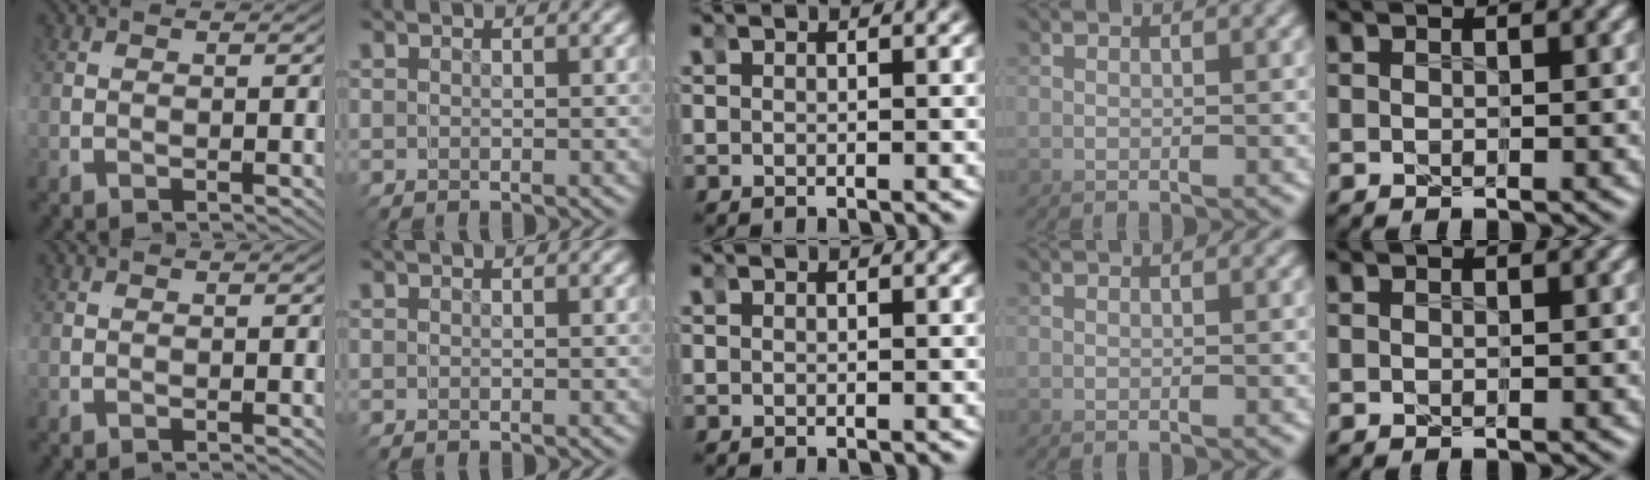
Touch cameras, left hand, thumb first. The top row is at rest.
{}